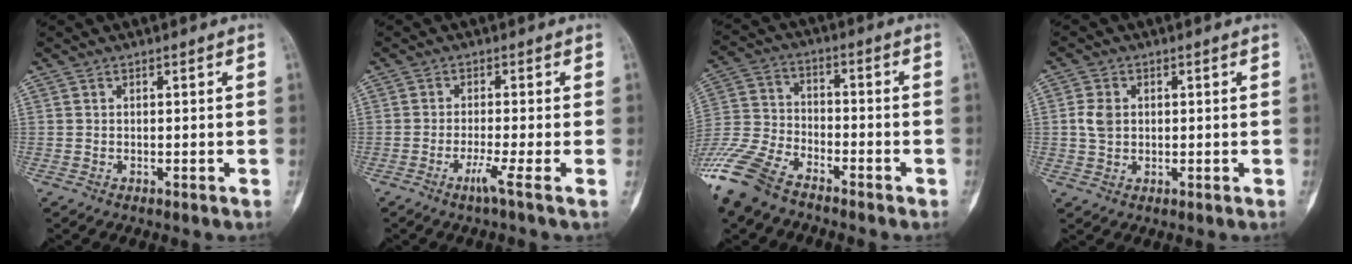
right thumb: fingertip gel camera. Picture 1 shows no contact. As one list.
[{"total": 3.5, "force": [-1.9, -1.1, 2.7], "torque": [-0.061, -0.005, -0.044]}, {"total": 16.1, "force": [-11.7, 7.5, 8.2], "torque": [-0.185, 0.024, -0.228]}, {"total": 4.0, "force": [0.3, 3.1, 2.5], "torque": [-0.041, 0.003, 0.002]}]